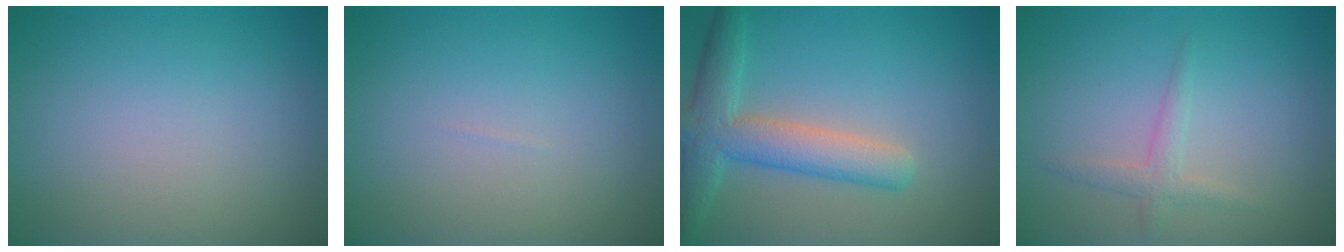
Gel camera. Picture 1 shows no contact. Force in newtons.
{"total": 0.0}
{"total": 5.2, "press": 5.2, "slide": 0.3}
{"total": 1.6, "press": 1.6, "slide": 0.1}